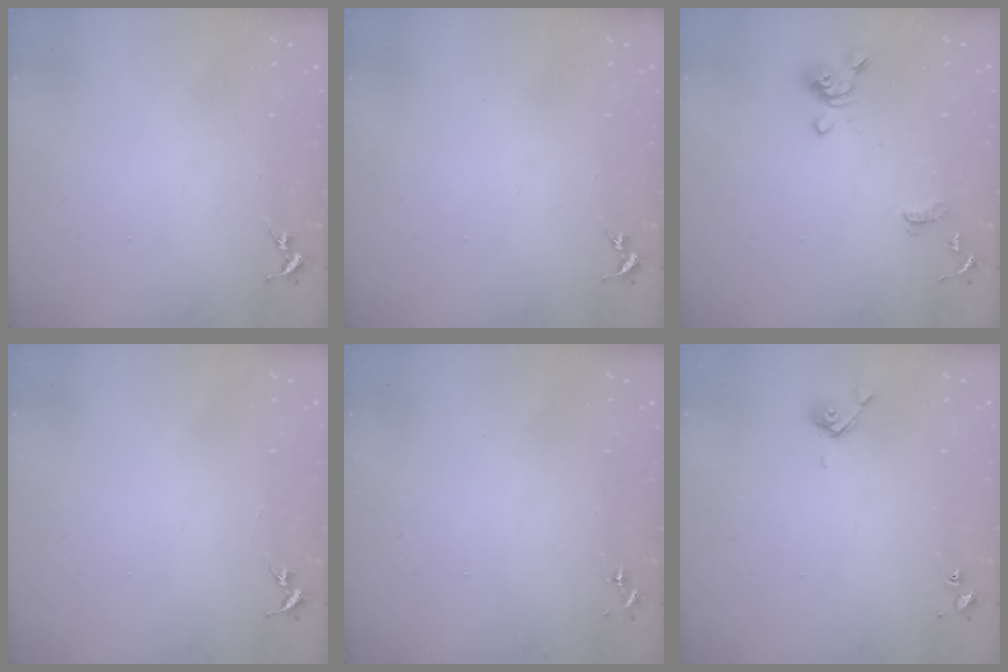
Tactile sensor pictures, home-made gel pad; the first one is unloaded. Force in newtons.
{"total": 0.0}
{"total": 12.9, "press": 12.8, "slide": 1.1}
{"total": 0.0}
{"total": 0.0}
{"total": 4.9, "press": 4.8, "slide": 0.9}